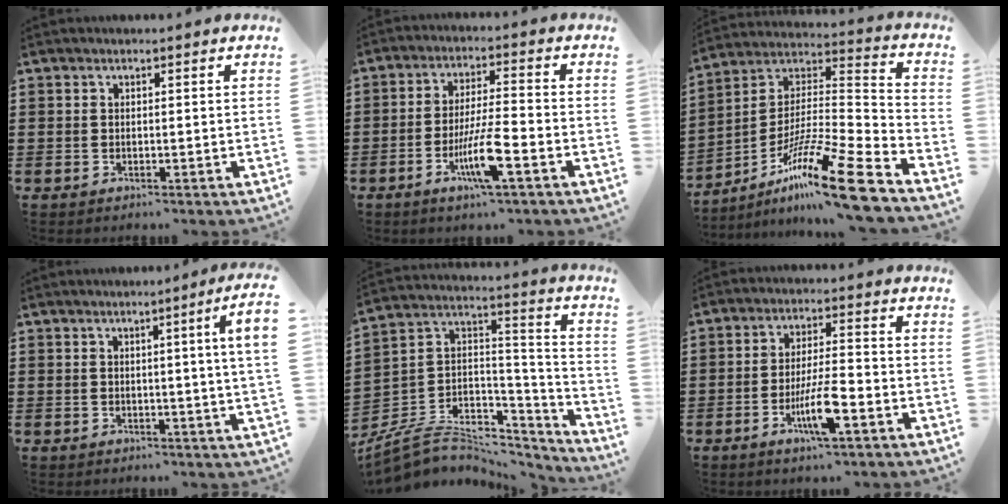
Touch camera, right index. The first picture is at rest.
{"total": 8.3, "force": [-3.6, 0.9, 7.4], "torque": [-0.152, -0.015, -0.070]}
{"total": 17.8, "force": [-12.5, 1.0, 12.6], "torque": [-0.209, 0.033, -0.221]}
{"total": 3.5, "force": [1.0, -1.0, 3.2], "torque": [-0.059, -0.010, 0.015]}
{"total": 6.9, "force": [-3.8, 5.1, 2.8], "torque": [-0.071, 0.000, -0.067]}
{"total": 7.6, "force": [-3.3, 1.3, 6.8], "torque": [-0.135, -0.011, -0.060]}